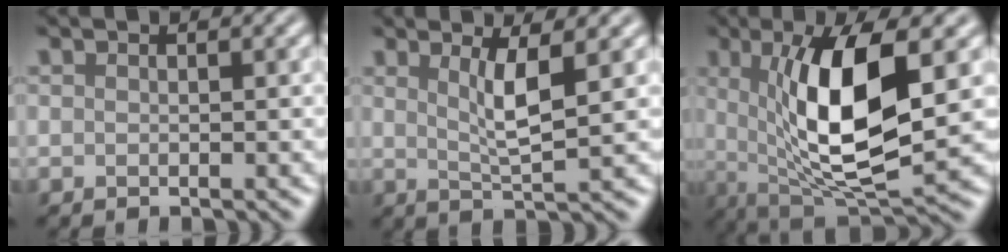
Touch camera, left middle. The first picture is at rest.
{"total": 3.5, "force": [1.2, 0.6, 3.3], "torque": [-0.058, -0.005, 0.024]}
{"total": 10.0, "force": [1.7, 3.1, 9.3], "torque": [-0.152, -0.009, 0.034]}